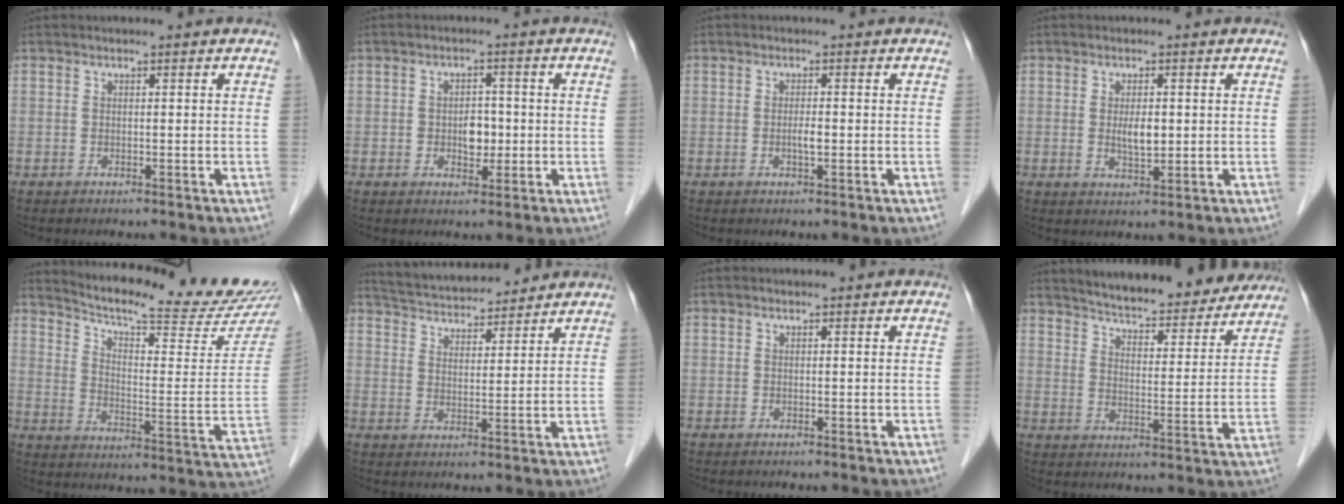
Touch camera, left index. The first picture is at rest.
{"total": 3.5, "force": [-0.5, 2.3, 2.6], "torque": [-0.038, 0.006, -0.004]}
{"total": 1.4, "force": [-0.3, 0.3, 1.3], "torque": [-0.027, -0.001, -0.006]}
{"total": 3.1, "force": [0.2, 1.2, 2.8], "torque": [-0.052, -0.005, 0.006]}
{"total": 22.2, "force": [21.0, 0.4, 7.2], "torque": [-0.119, -0.088, 0.271]}
{"total": 11.7, "force": [11.1, 2.0, 3.2], "torque": [-0.058, 0.022, 0.178]}
{"total": 0.0}
{"total": 20.0, "force": [18.4, 4.1, 6.7], "torque": [-0.085, -0.016, 0.237]}